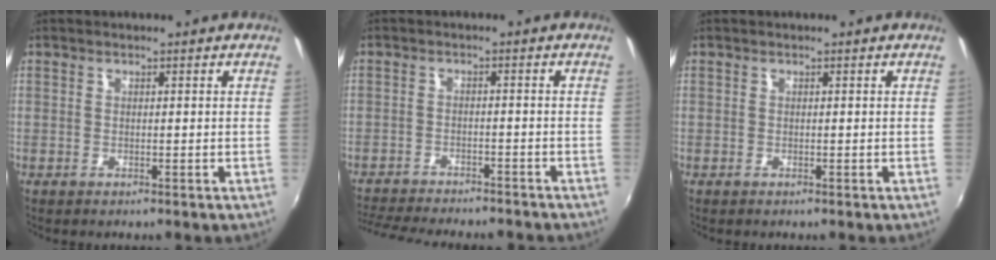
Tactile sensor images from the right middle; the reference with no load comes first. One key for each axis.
{"total": 14.2, "fx": -12.7, "fy": 2.6, "fz": 5.8, "tx": -0.128, "ty": -0.026, "tz": -0.189}
{"total": 0.0}